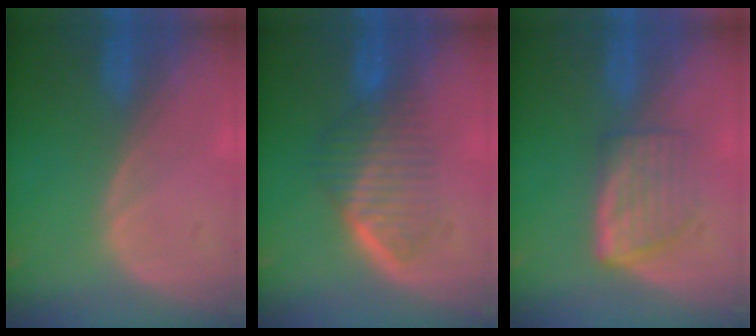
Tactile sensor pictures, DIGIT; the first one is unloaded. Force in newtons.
{"total": 6.6, "press": 5.9, "slide": 2.9}
{"total": 6.1, "press": 5.4, "slide": 2.7}